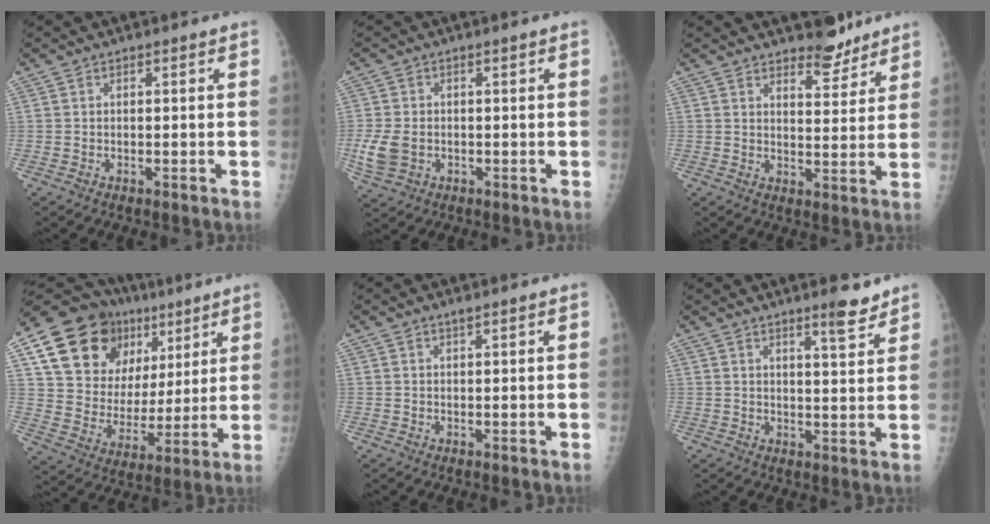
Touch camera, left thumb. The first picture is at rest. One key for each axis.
{"total": 5.8, "fx": -0.9, "fy": 4.3, "fz": 3.9, "tx": -0.090, "ty": -0.002, "tz": -0.012}
{"total": 6.0, "fx": 5.1, "fy": 2.2, "fz": 2.1, "tx": -0.007, "ty": -0.041, "tz": 0.080}
{"total": 23.0, "fx": 11.3, "fy": 16.0, "fz": 12.1, "tx": -0.157, "ty": 0.000, "tz": 0.198}
{"total": 0.8, "fx": 0.6, "fy": 0.0, "fz": 0.5, "tx": -0.012, "ty": -0.001, "tz": 0.012}
{"total": 5.4, "fx": 4.2, "fy": 0.7, "fz": 3.3, "tx": -0.038, "ty": -0.033, "tz": 0.058}